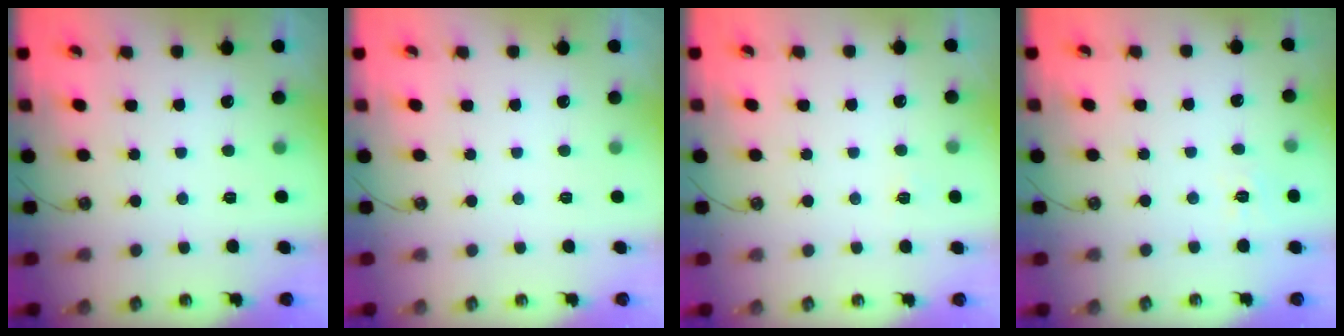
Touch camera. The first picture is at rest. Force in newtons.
{"total": 0.0}
{"total": 2.7, "press": 2.6, "slide": 0.4}
{"total": 3.5, "press": 3.4, "slide": 0.6}